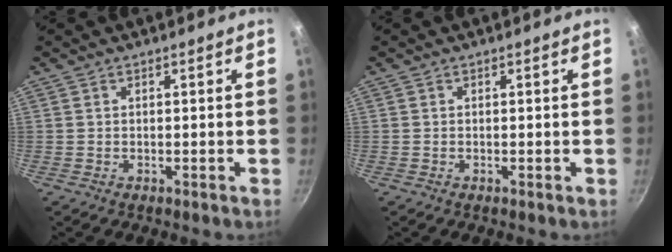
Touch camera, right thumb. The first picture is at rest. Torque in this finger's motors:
{"motor_torque": [-0.87, 1.23, -0.15, -0.02, -0.01]}